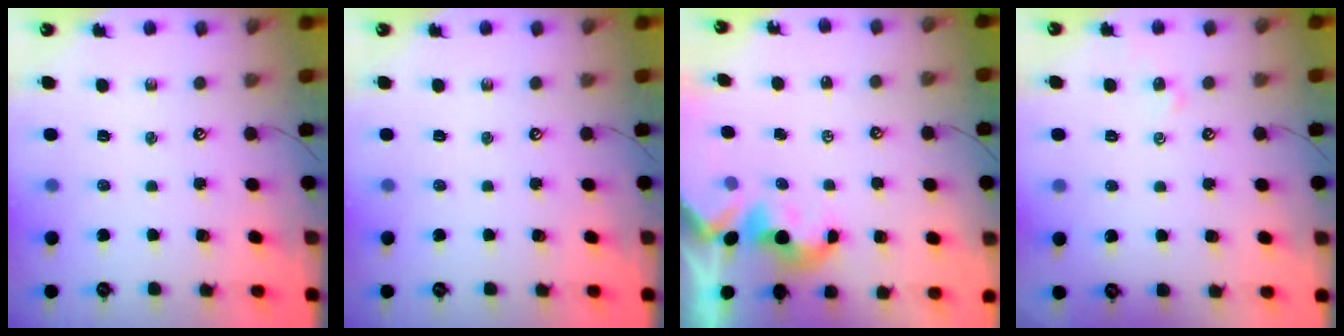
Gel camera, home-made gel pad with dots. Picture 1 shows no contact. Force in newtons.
{"total": 0.0}
{"total": 2.0, "press": 2.0, "slide": 0.2}
{"total": 0.0}